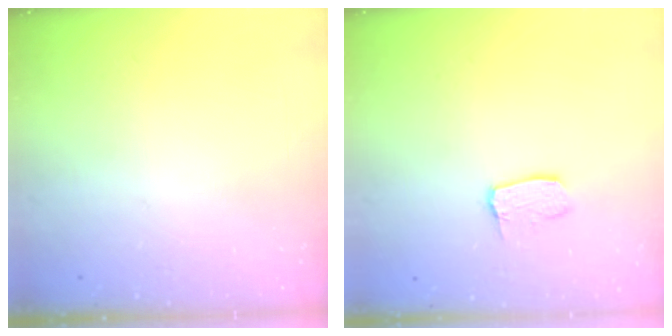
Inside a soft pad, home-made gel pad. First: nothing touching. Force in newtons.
{"total": 6.8, "press": 6.8, "slide": 0.5}